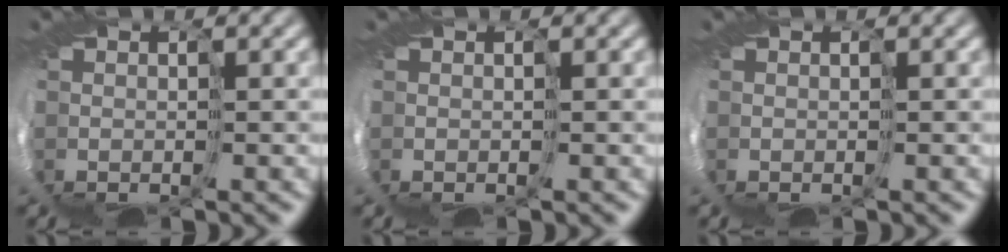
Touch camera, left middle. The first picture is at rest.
{"total": 0.0}
{"total": 0.0}